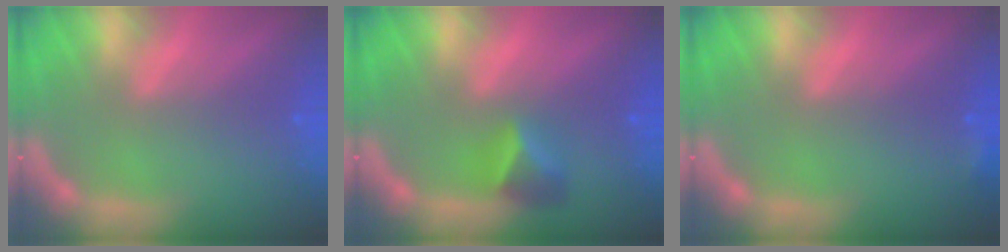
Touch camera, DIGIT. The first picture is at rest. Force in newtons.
{"total": 2.9}
{"total": 0.9}